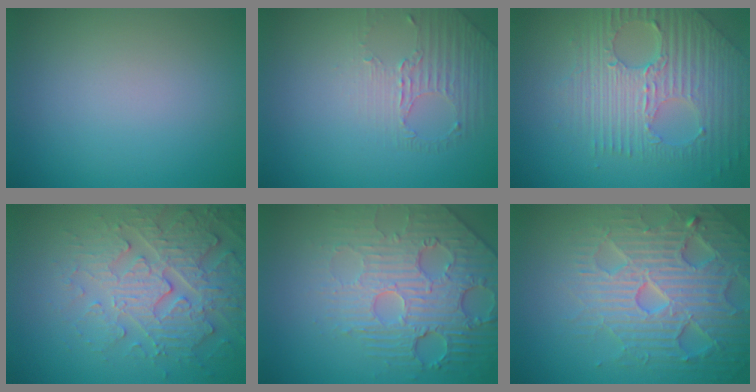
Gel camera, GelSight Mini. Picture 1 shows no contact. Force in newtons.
{"total": 1.6, "press": 1.0, "slide": 1.2}
{"total": 7.8, "press": 5.2, "slide": 5.8}
{"total": 4.8, "press": 4.7, "slide": 1.2}
{"total": 5.4, "press": 4.9, "slide": 2.4}
{"total": 7.4, "press": 7.2, "slide": 1.4}